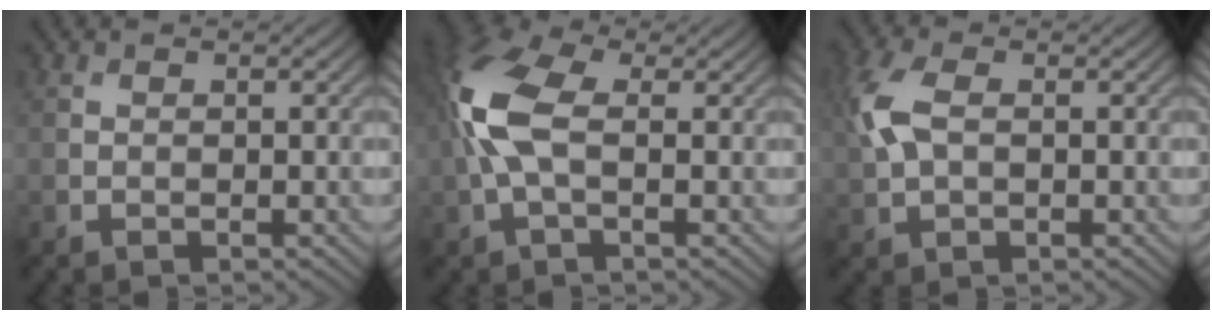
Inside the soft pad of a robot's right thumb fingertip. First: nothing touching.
{"total": 8.8, "force": [0.3, 4.2, 7.7], "torque": [-0.193, 0.021, -0.009]}
{"total": 5.6, "force": [0.9, 3.3, 4.4], "torque": [-0.121, 0.012, 0.013]}